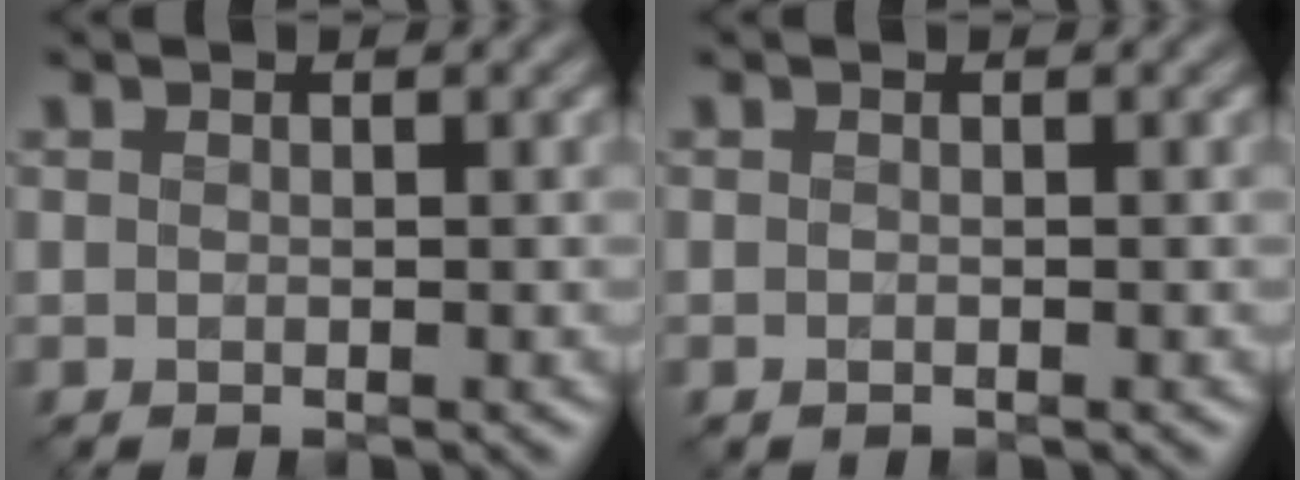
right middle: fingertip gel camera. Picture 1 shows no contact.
{"total": 0.0}